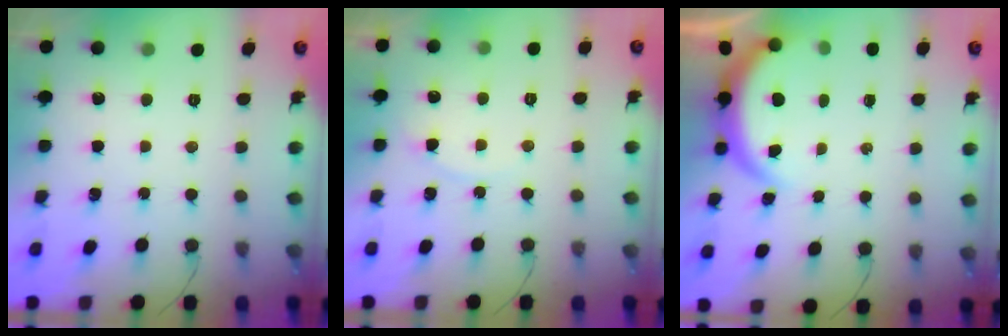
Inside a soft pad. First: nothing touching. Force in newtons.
{"total": 3.7, "press": 3.7, "slide": 0.4}
{"total": 3.9, "press": 3.8, "slide": 0.2}